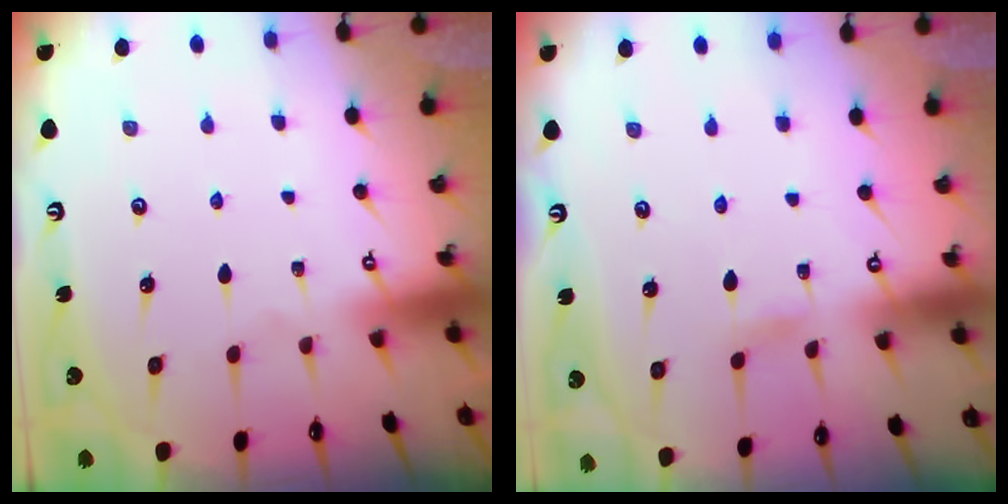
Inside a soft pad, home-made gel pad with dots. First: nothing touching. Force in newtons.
{"total": 1.7, "press": 1.7, "slide": 0.1}